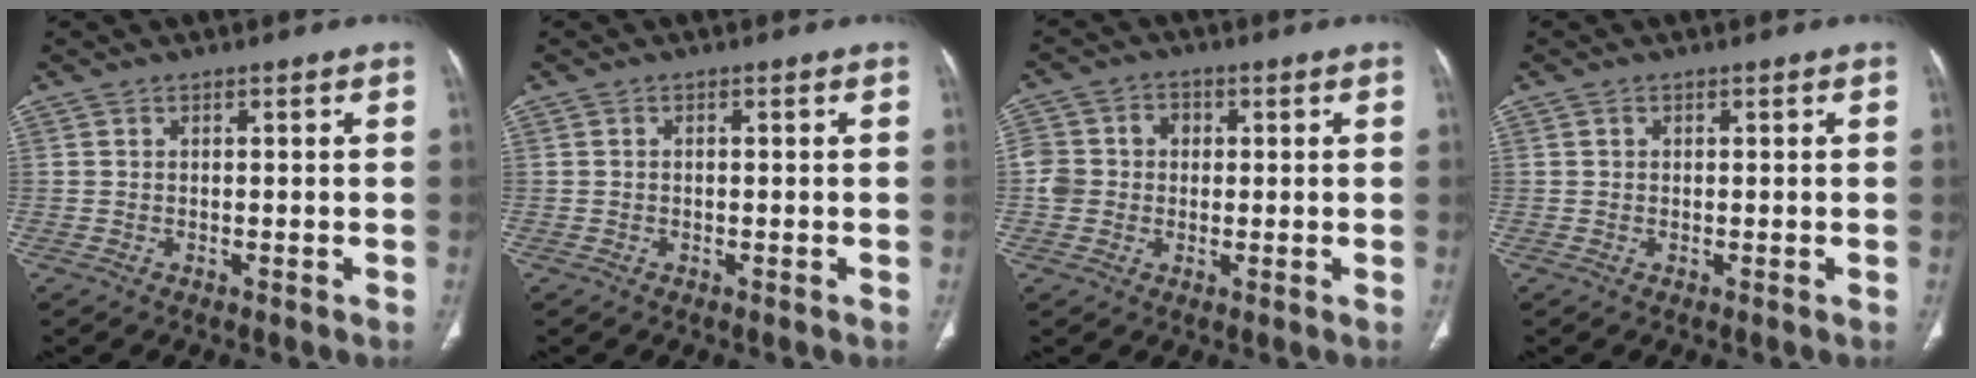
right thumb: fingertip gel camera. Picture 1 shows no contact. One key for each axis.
{"total": 0.0}
{"total": 6.7, "fx": 0.2, "fy": 6.1, "fz": 2.7, "tx": -0.036, "ty": 0.019, "tz": 0.000}
{"total": 0.6, "fx": 0.1, "fy": 0.5, "fz": 0.2, "tx": 0.001, "ty": 0.002, "tz": 0.003}